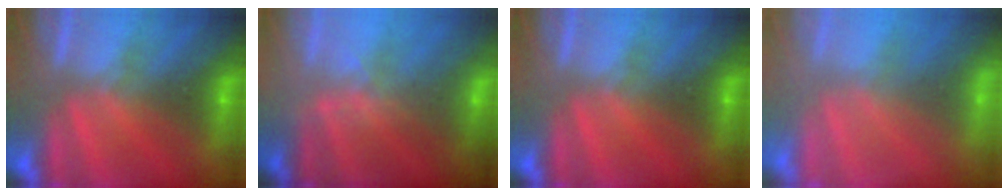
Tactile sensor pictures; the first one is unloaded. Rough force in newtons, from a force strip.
{"total": 10.0}
{"total": 0.0}
{"total": 9.0}